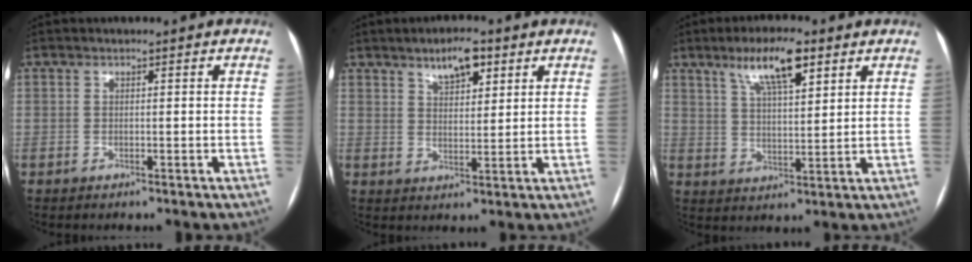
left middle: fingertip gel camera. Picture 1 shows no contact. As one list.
[{"total": 5.8, "force": [3.6, 2.2, 4.0], "torque": [-0.068, 0.006, 0.060]}, {"total": 9.1, "force": [5.4, 2.1, 7.0], "torque": [-0.128, 0.009, 0.095]}]